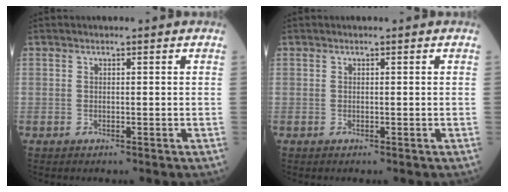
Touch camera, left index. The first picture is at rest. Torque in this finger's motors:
{"motor_torque": [0.01, -0.01, 0.00, 0.00]}